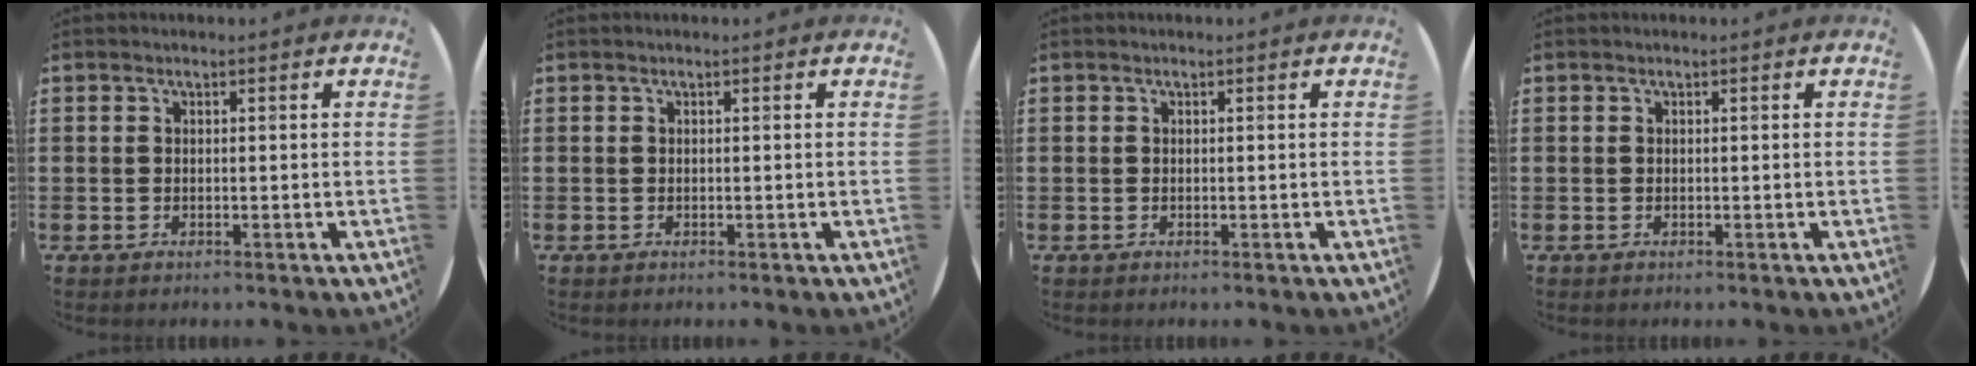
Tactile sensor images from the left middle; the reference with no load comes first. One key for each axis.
{"total": 0.0}
{"total": 0.0}
{"total": 0.0}